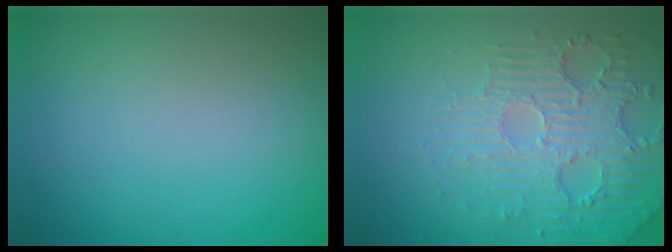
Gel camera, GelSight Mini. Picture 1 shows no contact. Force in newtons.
{"total": 5.9, "press": 3.8, "slide": 4.5}